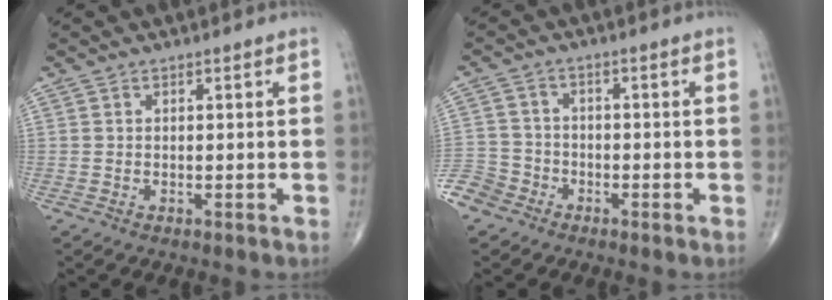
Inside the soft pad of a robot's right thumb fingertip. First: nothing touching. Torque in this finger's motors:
{"motor_torque": [1.34, 0.65, 0.14, -0.49, 0.03]}